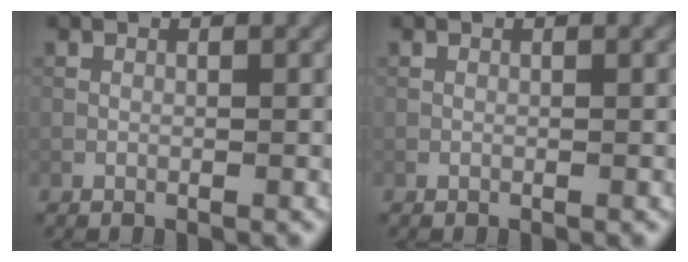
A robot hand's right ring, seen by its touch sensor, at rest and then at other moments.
{"total": 0.0}